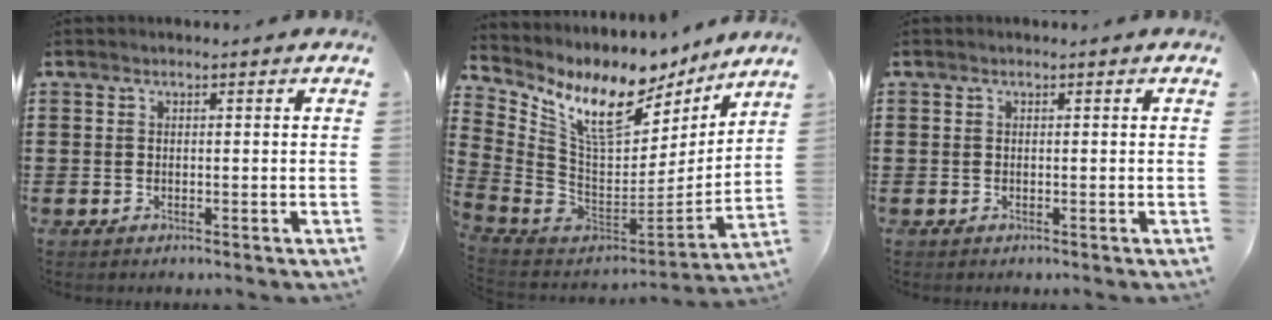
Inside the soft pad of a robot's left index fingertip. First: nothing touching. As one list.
[{"total": 12.3, "force": [7.2, 5.5, 8.2], "torque": [-0.172, -0.047, 0.124]}, {"total": 0.0}]